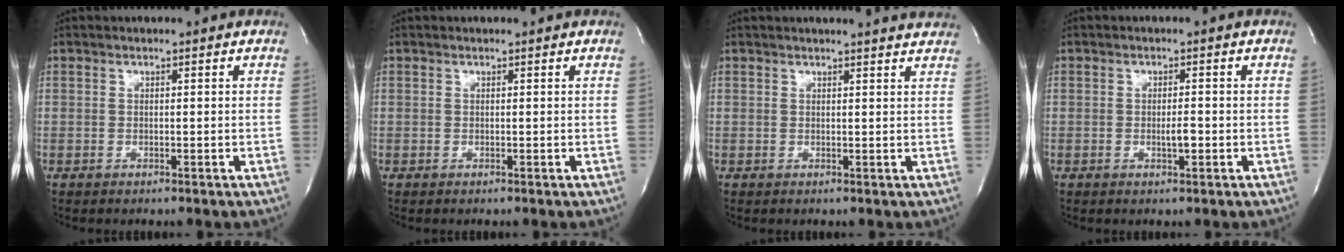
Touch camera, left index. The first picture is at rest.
{"total": 0.9, "force": [0.9, 0.0, 0.1], "torque": [-0.006, 0.005, 0.012]}
{"total": 7.1, "force": [6.8, -0.2, 1.9], "torque": [-0.024, -0.001, 0.060]}
{"total": 1.7, "force": [-0.5, 0.3, 1.6], "torque": [-0.028, -0.001, -0.010]}